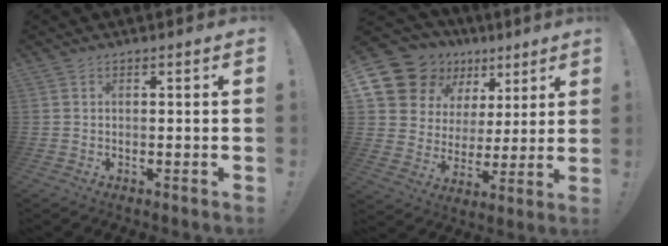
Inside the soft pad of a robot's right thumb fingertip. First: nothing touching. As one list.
[{"total": 16.3, "force": [9.4, 11.8, 6.2], "torque": [-0.107, -0.051, 0.194]}]